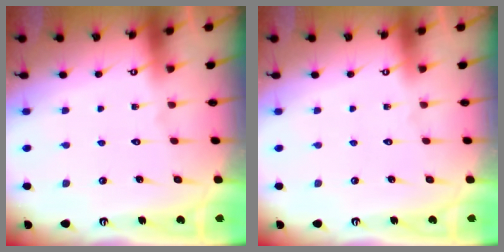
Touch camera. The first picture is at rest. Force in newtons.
{"total": 0.0}